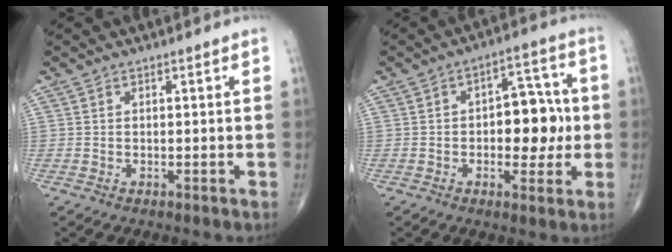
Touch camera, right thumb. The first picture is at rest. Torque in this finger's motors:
{"motor_torque": [-0.04, 0.28, 0.28, -0.31, 0.06]}